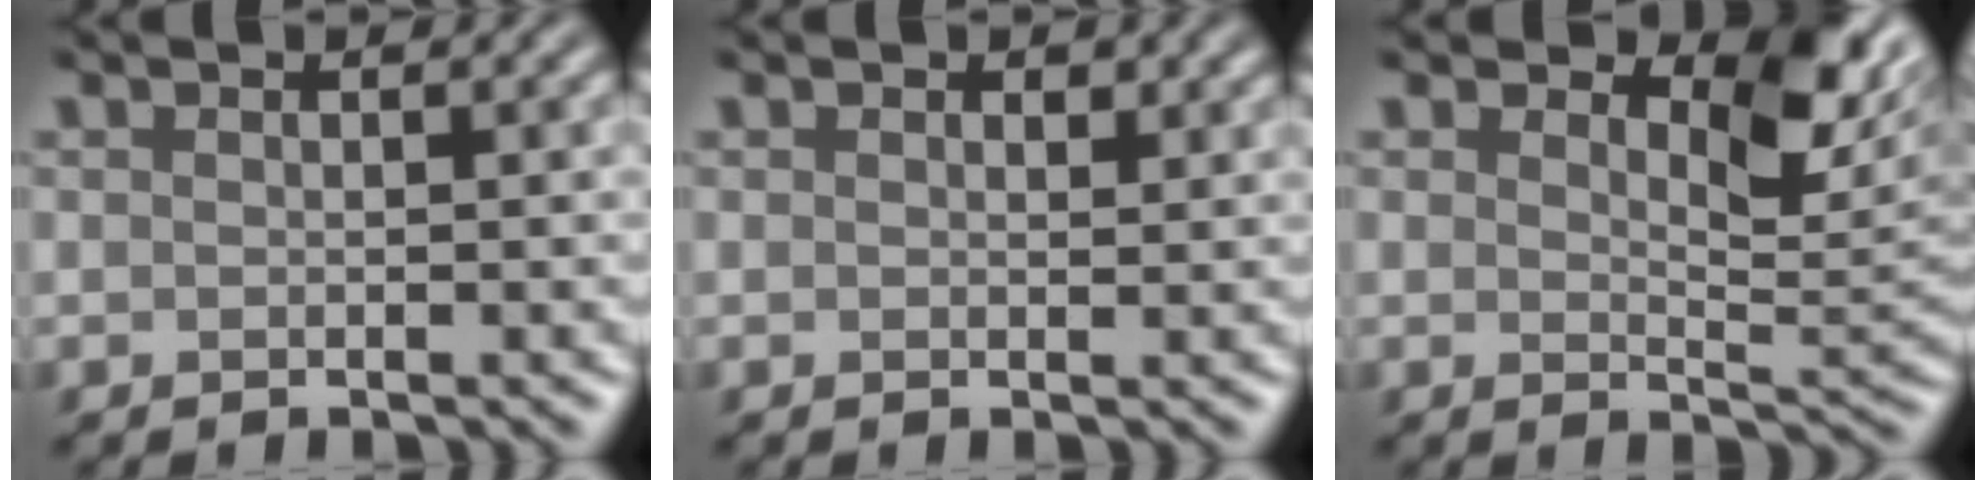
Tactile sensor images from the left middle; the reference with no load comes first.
{"total": 0.7, "force": [0.5, 0.4, 0.4], "torque": [-0.003, -0.003, 0.007]}
{"total": 5.2, "force": [2.7, 2.2, 3.8], "torque": [-0.053, -0.003, 0.033]}